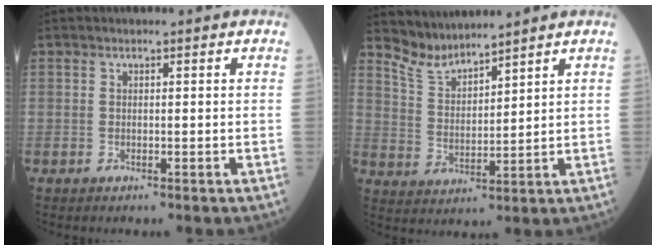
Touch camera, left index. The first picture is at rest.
{"total": 4.9, "force": [4.9, 0.3, 0.0], "torque": [-0.014, -0.004, 0.110]}